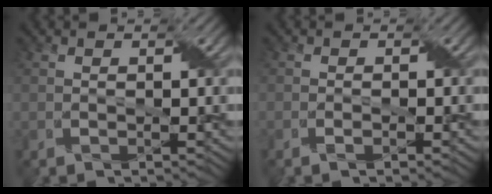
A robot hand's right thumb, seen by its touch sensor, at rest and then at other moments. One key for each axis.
{"total": 1.4, "fx": -0.9, "fy": 0.2, "fz": 1.1, "tx": -0.016, "ty": 0.006, "tz": -0.020}